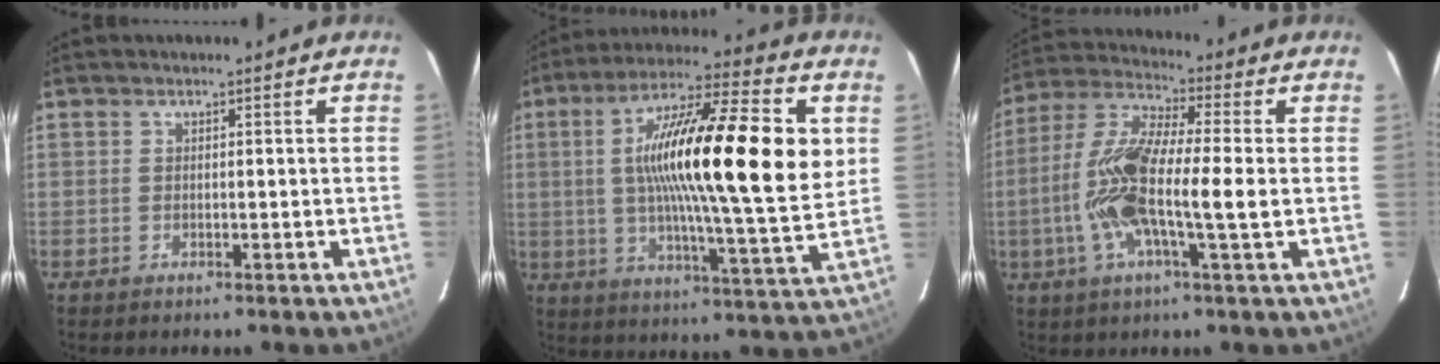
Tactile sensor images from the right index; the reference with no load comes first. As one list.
[{"total": 23.4, "force": [4.0, 2.3, 23.0], "torque": [-0.380, 0.013, 0.047]}, {"total": 14.0, "force": [-1.6, 1.5, 13.8], "torque": [-0.283, 0.007, -0.039]}]